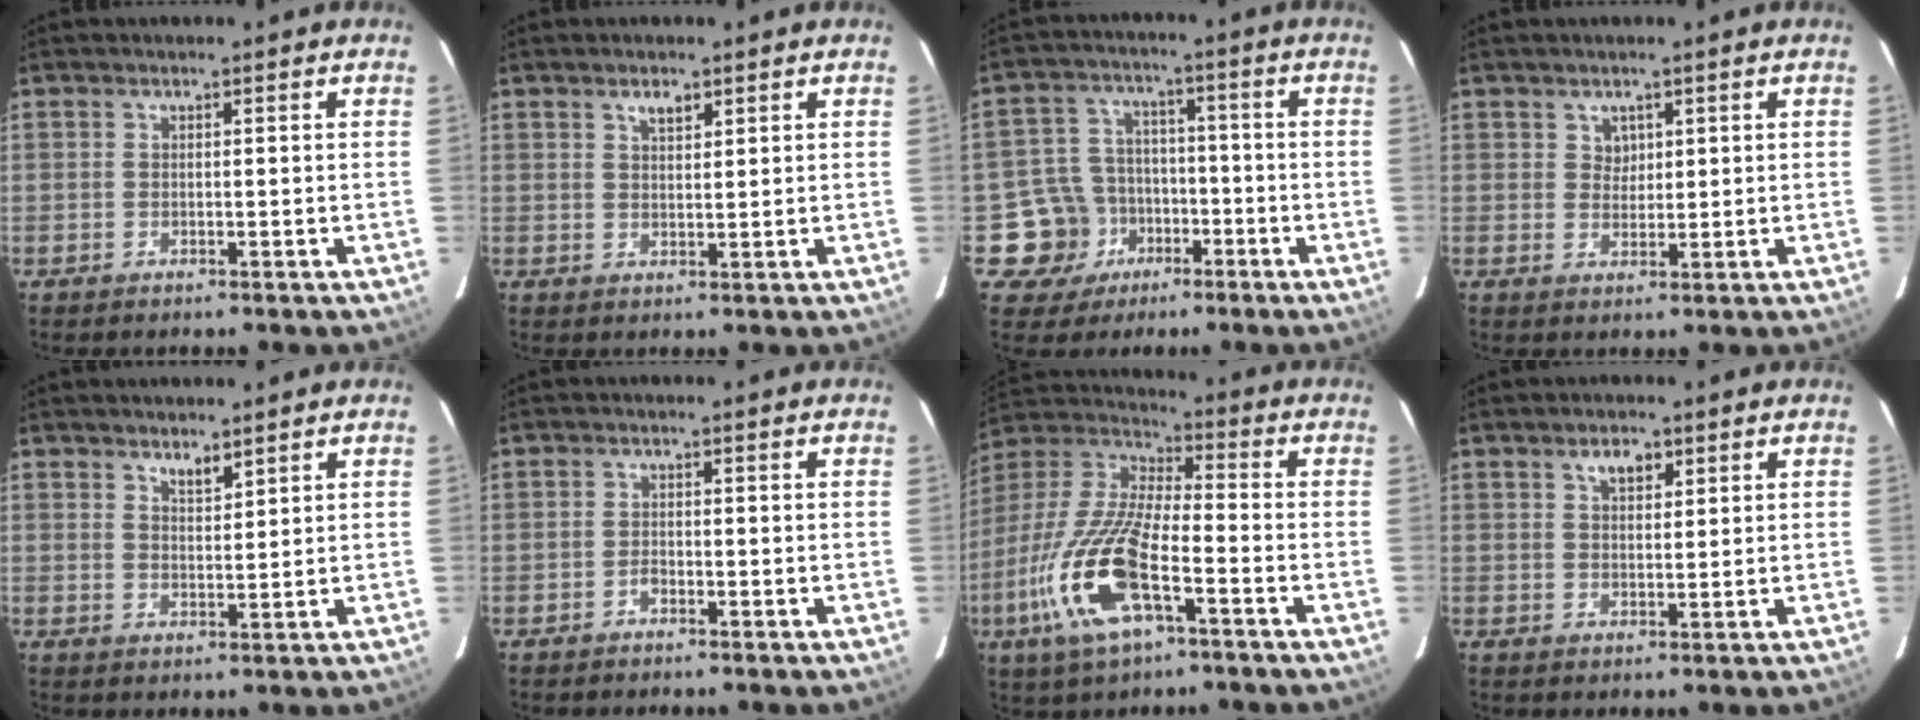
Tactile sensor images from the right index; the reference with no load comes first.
{"total": 2.3, "force": [1.6, 1.0, 1.4], "torque": [-0.021, 0.004, 0.027]}
{"total": 9.7, "force": [-4.4, 8.5, 1.3], "torque": [-0.055, 0.032, -0.059]}
{"total": 2.3, "force": [1.2, 2.0, 0.2], "torque": [0.002, 0.006, 0.022]}
{"total": 2.7, "force": [2.3, 0.7, 1.3], "torque": [-0.020, -0.001, 0.039]}
{"total": 1.2, "force": [-0.9, 0.6, 0.4], "torque": [-0.008, 0.002, -0.017]}
{"total": 18.7, "force": [-7.8, 5.9, 15.9], "torque": [-0.340, -0.024, -0.159]}
{"total": 3.3, "force": [1.9, 1.8, 2.0], "torque": [-0.031, 0.006, 0.033]}